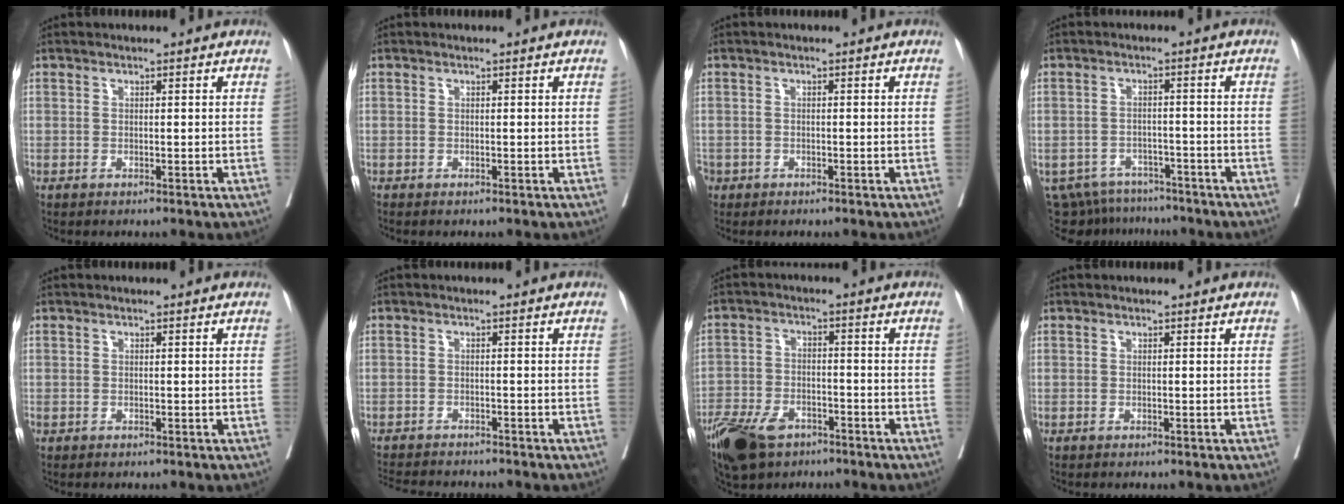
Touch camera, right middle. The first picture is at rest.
{"total": 0.0}
{"total": 1.9, "force": [-1.1, 1.5, 0.4], "torque": [-0.010, 0.000, -0.023]}
{"total": 10.7, "force": [-9.4, 4.8, 1.8], "torque": [-0.036, 0.005, -0.127]}
{"total": 0.0}
{"total": 8.8, "force": [-8.2, 1.3, 2.9], "torque": [-0.044, -0.009, -0.120]}
{"total": 11.1, "force": [-7.6, 5.6, 5.8], "torque": [-0.115, -0.011, -0.135]}
{"total": 0.0}